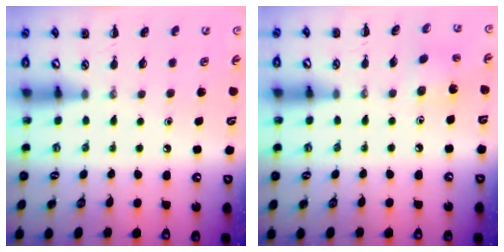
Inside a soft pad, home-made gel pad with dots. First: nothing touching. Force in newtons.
{"total": 1.7, "press": 1.5, "slide": 0.6}